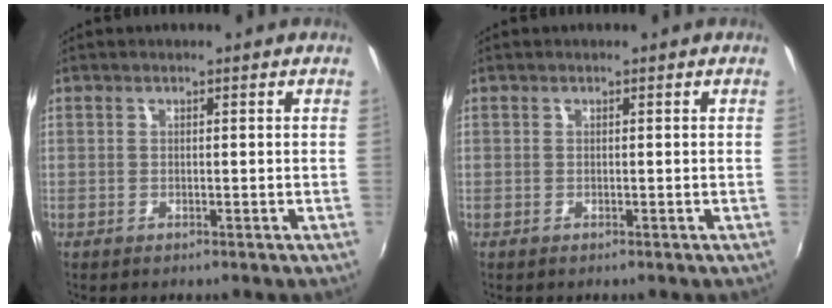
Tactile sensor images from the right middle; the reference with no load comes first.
{"total": 0.0}